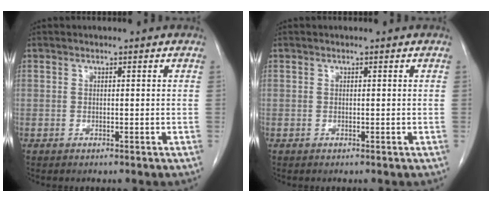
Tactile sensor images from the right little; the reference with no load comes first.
{"total": 0.0}